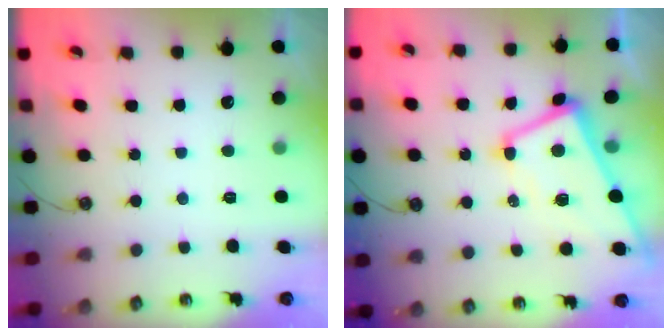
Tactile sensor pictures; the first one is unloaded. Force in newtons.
{"total": 2.7, "press": 2.5, "slide": 1.1}